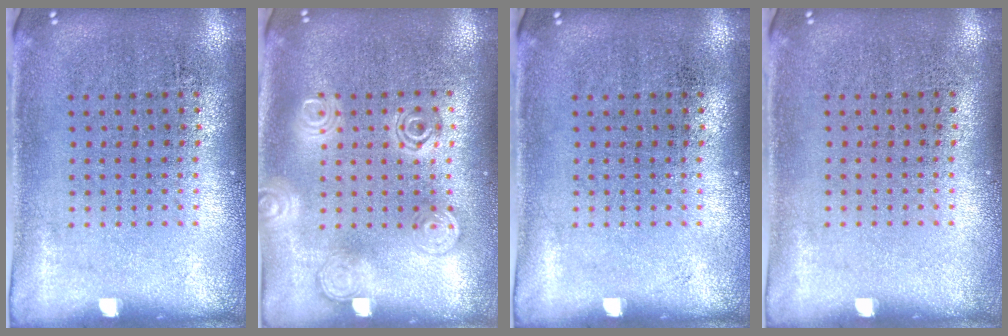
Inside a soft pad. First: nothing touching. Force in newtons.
{"total": 1.3, "press": 1.3, "slide": 0.1}
{"total": 0.0}
{"total": 0.0}